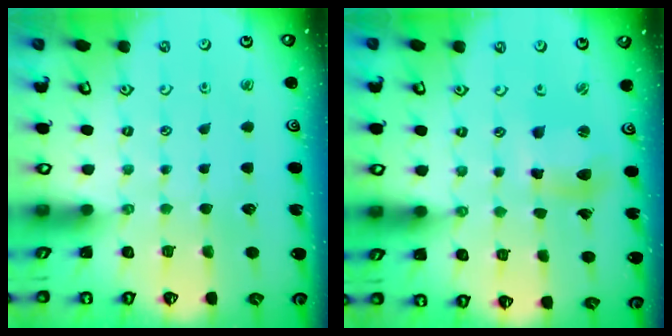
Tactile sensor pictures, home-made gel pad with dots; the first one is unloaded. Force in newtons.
{"total": 7.7, "press": 7.7, "slide": 0.9}